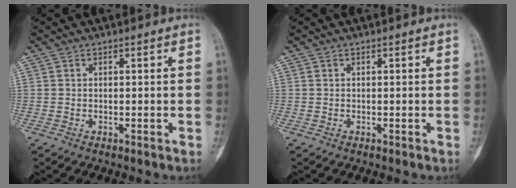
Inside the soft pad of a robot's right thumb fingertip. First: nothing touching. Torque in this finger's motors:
{"motor_torque": [0.01, 0.00, 0.01, 0.00, 0.01]}